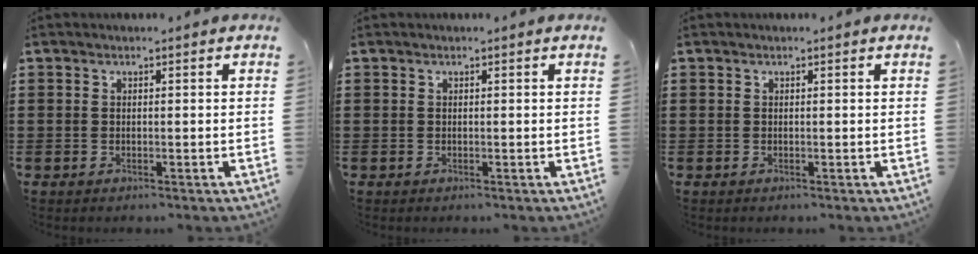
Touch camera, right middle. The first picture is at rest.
{"total": 0.0}
{"total": 0.0}